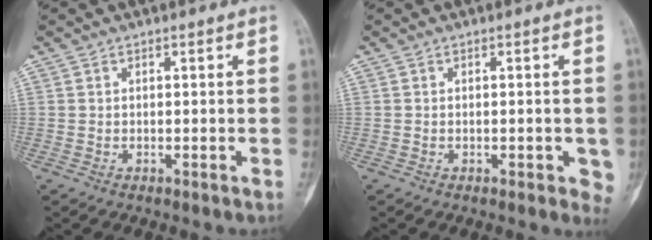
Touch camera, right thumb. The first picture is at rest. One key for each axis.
{"total": 3.4, "fx": -0.8, "fy": 1.6, "fz": 2.9, "tx": -0.019, "ty": -0.001, "tz": -0.007}